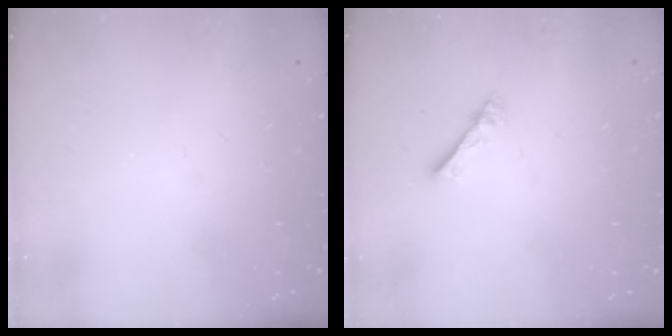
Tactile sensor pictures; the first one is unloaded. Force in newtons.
{"total": 2.3, "press": 2.3, "slide": 0.3}